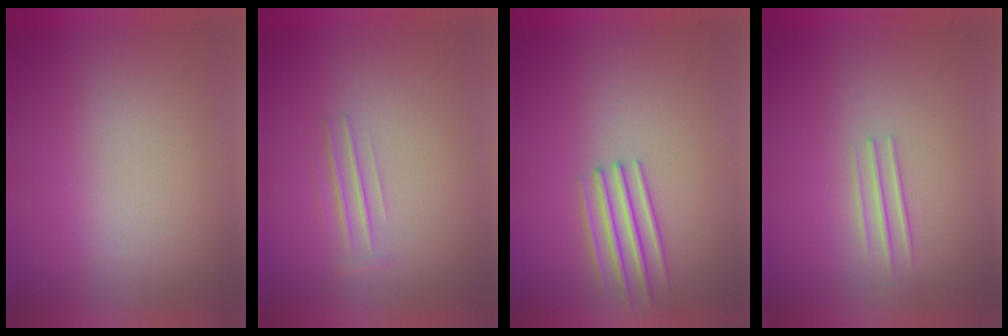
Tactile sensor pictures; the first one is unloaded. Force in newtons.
{"total": 1.1}
{"total": 2.1}
{"total": 1.4}